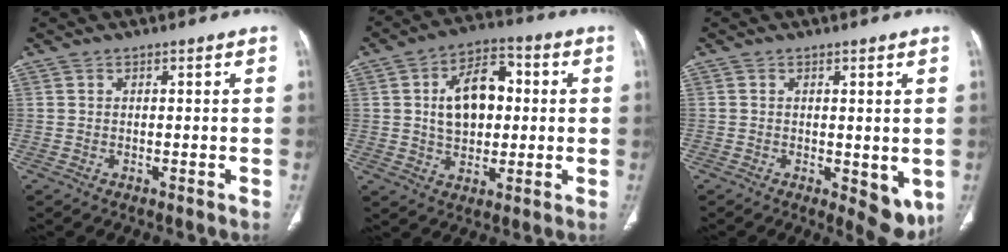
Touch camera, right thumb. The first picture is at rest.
{"total": 12.9, "force": [1.5, 8.4, 9.6], "torque": [-0.128, 0.018, 0.022]}
{"total": 6.6, "force": [-1.1, 3.0, 5.8], "torque": [-0.049, -0.013, -0.007]}